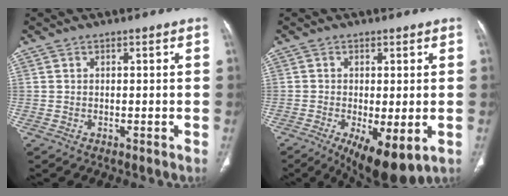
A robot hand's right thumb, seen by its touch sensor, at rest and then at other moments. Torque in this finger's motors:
{"motor_torque": [0.42, 1.04, 0.05, -0.09, 0.05]}